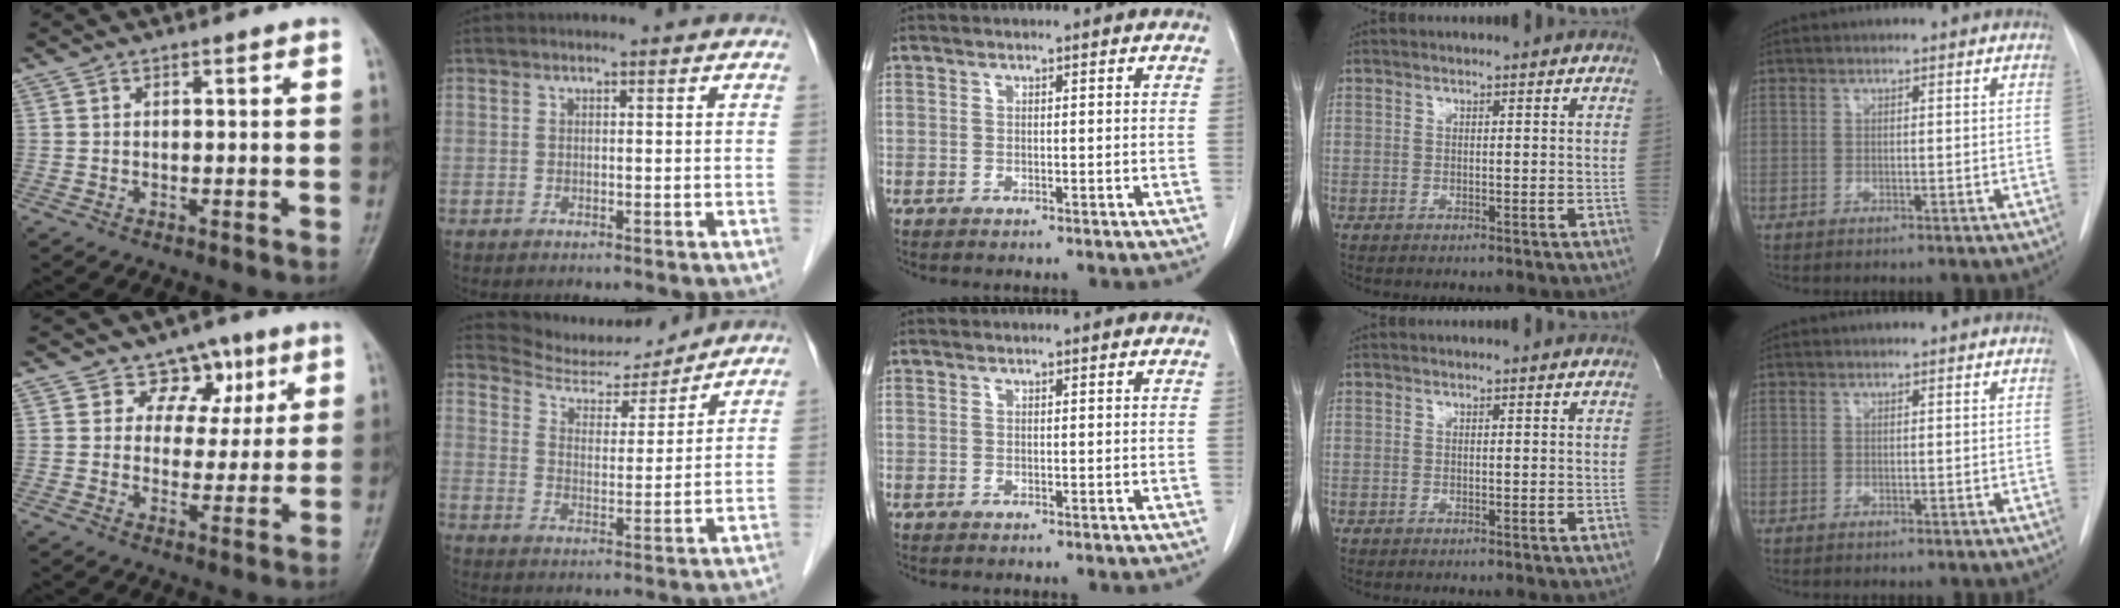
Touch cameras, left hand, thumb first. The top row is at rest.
{"thumb": {"total": 7.4, "force": [3.8, 5.9, 2.2], "torque": [0.015, -0.009, 0.052]}, "index": {"total": 8.7, "force": [8.6, 1.3, 0.2], "torque": [-0.010, -0.001, 0.147]}}